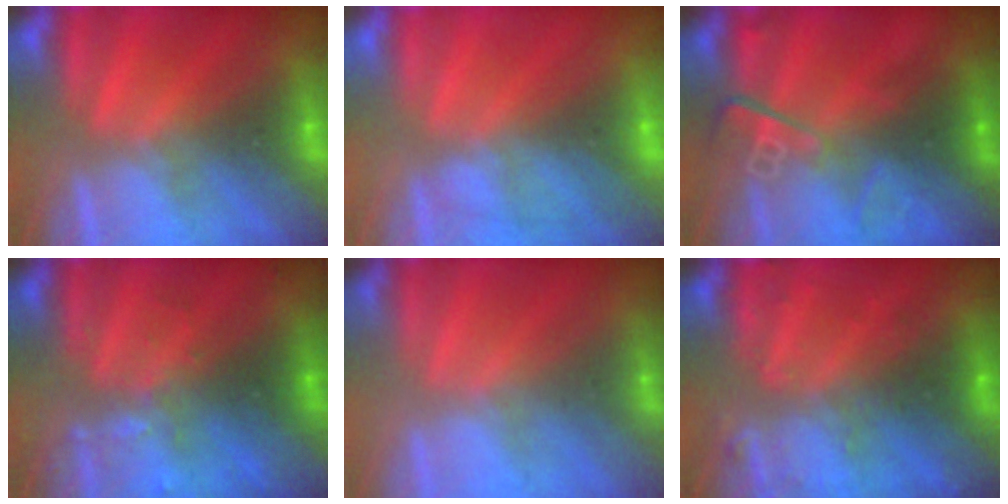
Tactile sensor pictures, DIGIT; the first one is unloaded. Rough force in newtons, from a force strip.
{"total": 1.8}
{"total": 2.8}
{"total": 2.9}
{"total": 2.1}
{"total": 3.2}